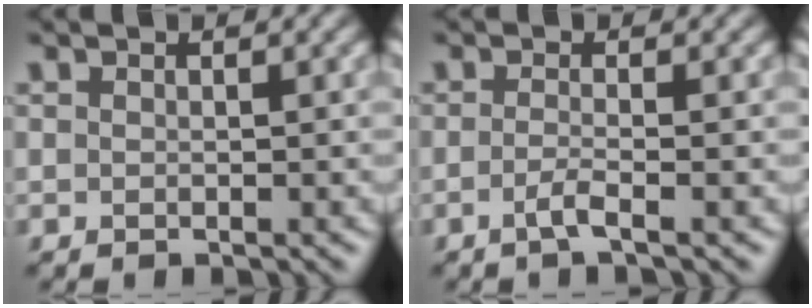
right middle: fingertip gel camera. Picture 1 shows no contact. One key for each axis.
{"total": 1.7, "fx": -0.7, "fy": 0.3, "fz": 1.5, "tx": -0.028, "ty": -0.001, "tz": -0.022}